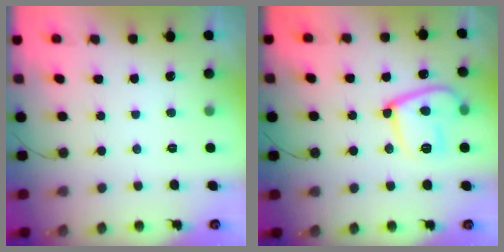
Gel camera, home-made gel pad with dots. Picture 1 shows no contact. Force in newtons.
{"total": 14.4, "press": 14.3, "slide": 1.6}